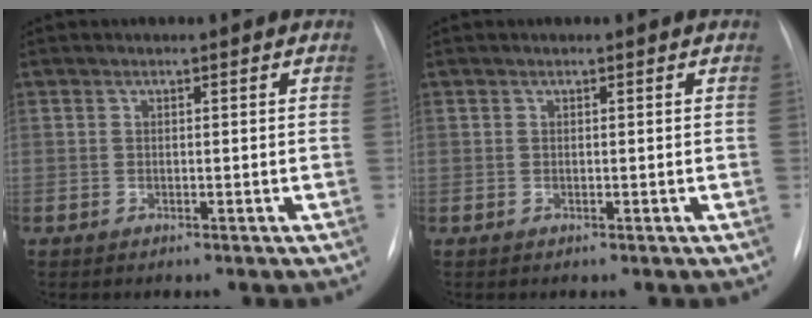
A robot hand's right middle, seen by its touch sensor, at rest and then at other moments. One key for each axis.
{"total": 0.0}